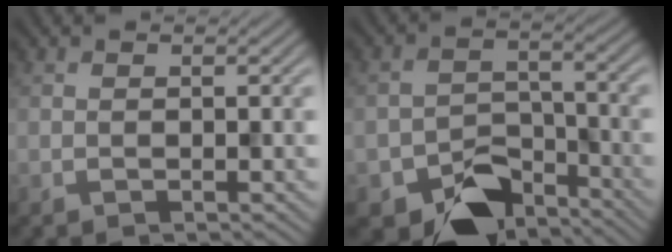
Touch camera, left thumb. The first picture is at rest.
{"total": 8.8, "force": [-6.3, 4.9, 3.7], "torque": [-0.057, -0.018, -0.107]}